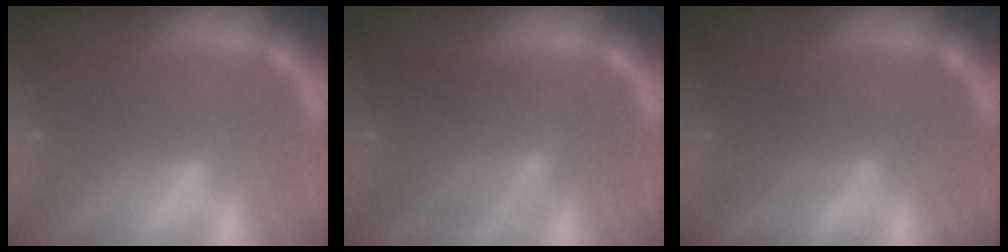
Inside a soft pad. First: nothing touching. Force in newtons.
{"total": 7.5}
{"total": 3.0}